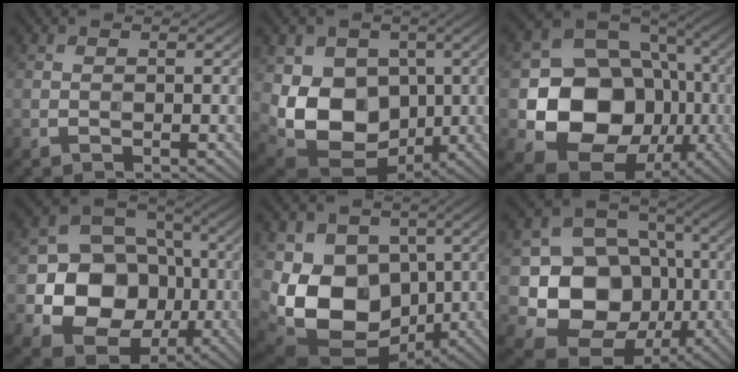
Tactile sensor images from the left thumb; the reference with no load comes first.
{"total": 11.9, "force": [-0.4, 9.3, 7.5], "torque": [-0.155, -0.029, -0.004]}
{"total": 15.6, "force": [-2.6, 12.8, 8.5], "torque": [-0.156, -0.042, -0.040]}
{"total": 13.2, "force": [-2.0, 11.4, 6.4], "torque": [-0.133, -0.020, -0.057]}
{"total": 14.8, "force": [-1.6, 11.1, 9.7], "torque": [-0.202, -0.033, -0.017]}
{"total": 13.3, "force": [-1.9, 11.3, 6.7], "torque": [-0.135, -0.024, -0.052]}